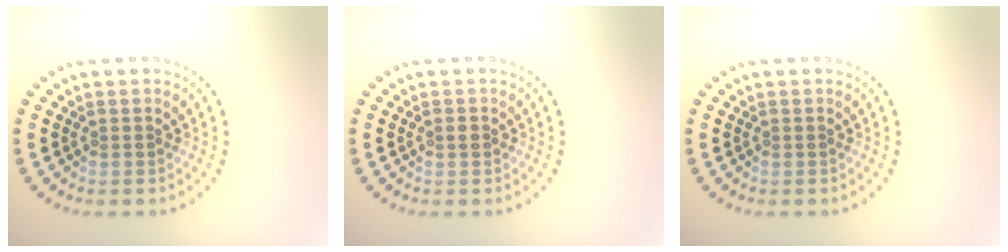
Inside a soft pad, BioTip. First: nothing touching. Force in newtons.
{"total": 0.9, "press": 0.9, "slide": 0.0}
{"total": 0.0}